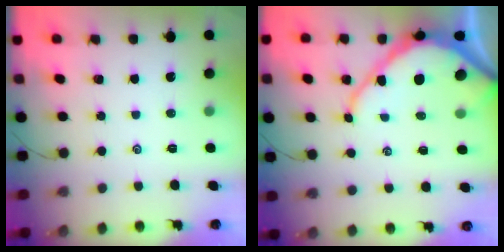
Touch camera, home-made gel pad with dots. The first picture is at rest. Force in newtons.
{"total": 10.6, "press": 10.6, "slide": 0.9}